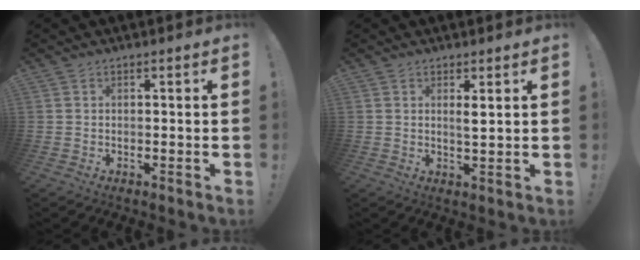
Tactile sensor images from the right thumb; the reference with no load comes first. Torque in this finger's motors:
{"motor_torque": [-0.33, 0.28, 0.03, 0.11, 0.04]}